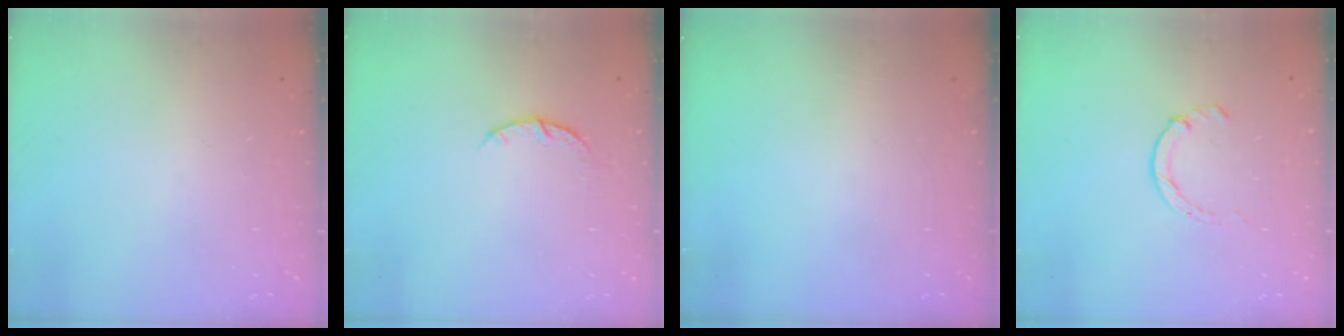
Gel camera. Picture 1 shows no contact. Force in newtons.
{"total": 4.3, "press": 4.2, "slide": 0.6}
{"total": 0.0}
{"total": 1.7, "press": 1.7, "slide": 0.3}